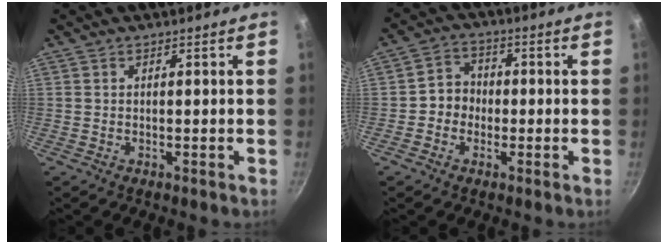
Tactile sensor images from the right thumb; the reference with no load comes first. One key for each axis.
{"total": 5.2, "fx": -0.9, "fy": 4.7, "fz": 2.0, "tx": 0.002, "ty": 0.017, "tz": -0.026}